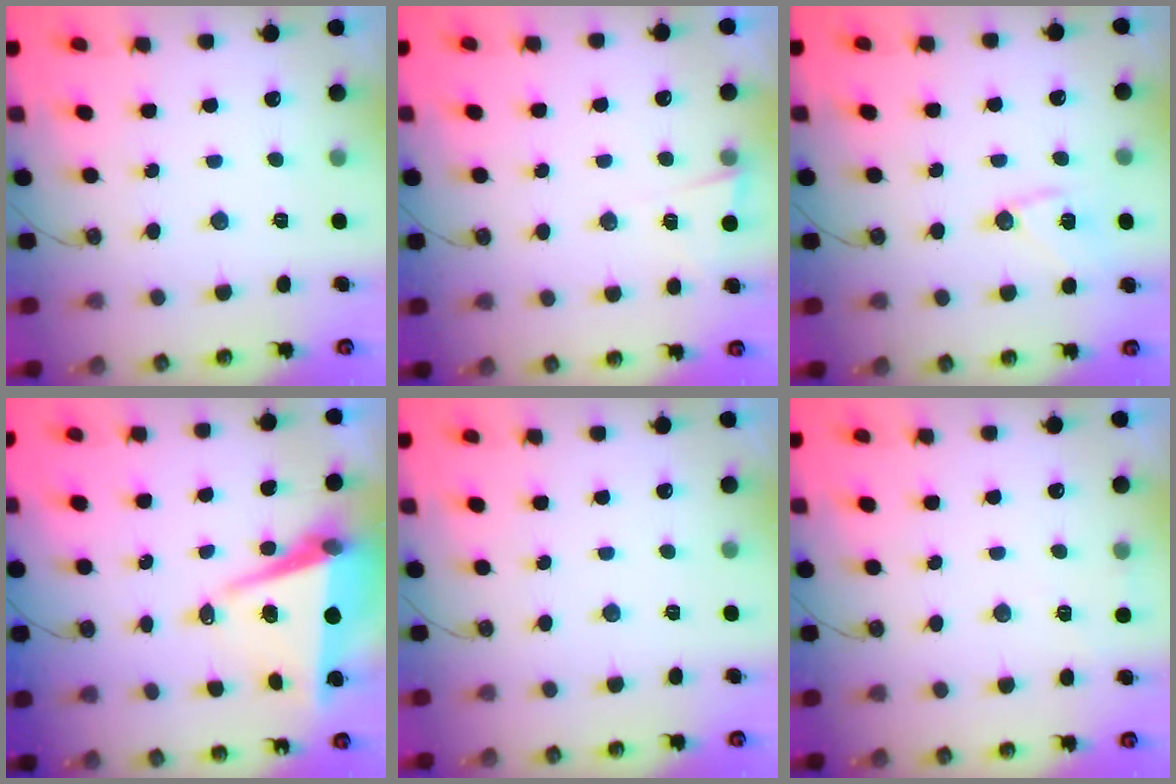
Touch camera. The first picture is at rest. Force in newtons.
{"total": 2.9, "press": 2.7, "slide": 1.1}
{"total": 10.1, "press": 10.1, "slide": 0.8}
{"total": 8.3, "press": 7.2, "slide": 4.2}
{"total": 0.0}
{"total": 2.7, "press": 2.6, "slide": 0.8}